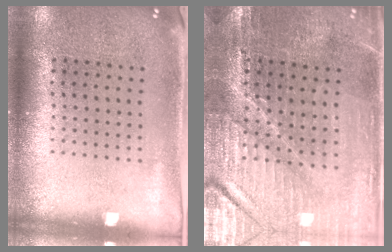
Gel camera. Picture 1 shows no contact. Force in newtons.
{"total": 3.2, "press": 3.1, "slide": 0.5}